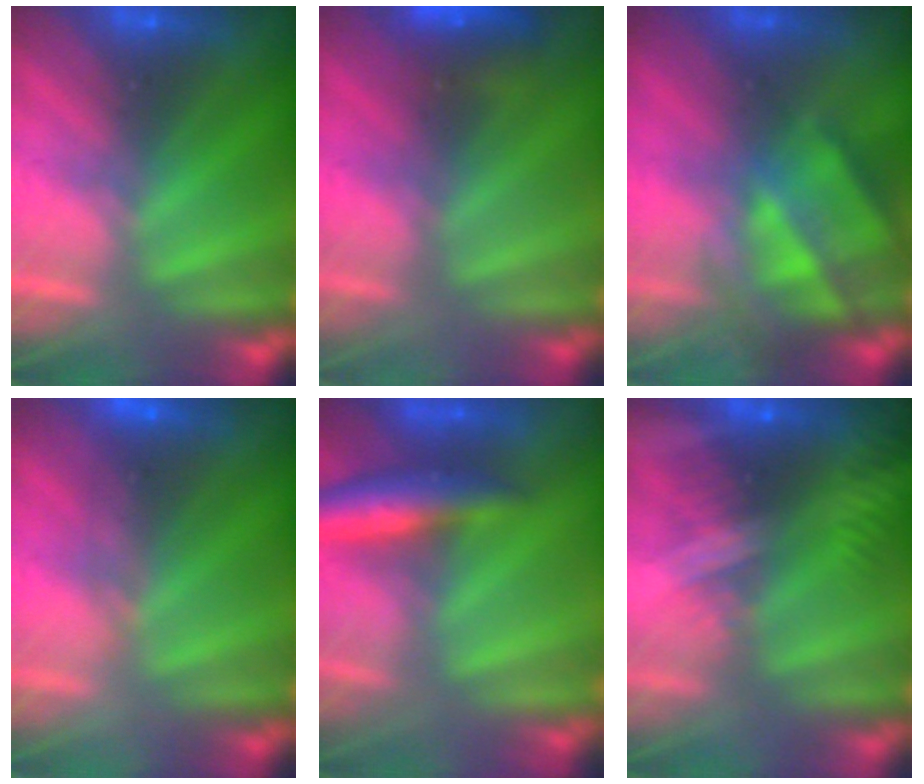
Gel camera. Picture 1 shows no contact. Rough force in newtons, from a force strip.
{"total": 2.9}
{"total": 4.9}
{"total": 4.3}
{"total": 6.0}
{"total": 8.2}